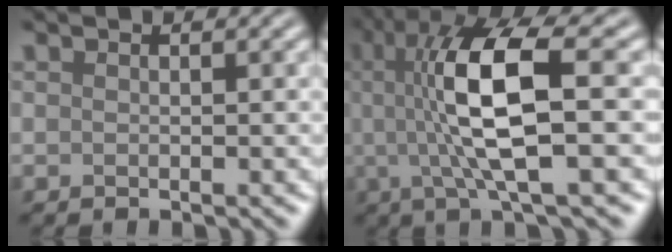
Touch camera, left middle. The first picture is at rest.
{"total": 9.8, "force": [0.9, 2.5, 9.4], "torque": [-0.170, 0.006, 0.020]}